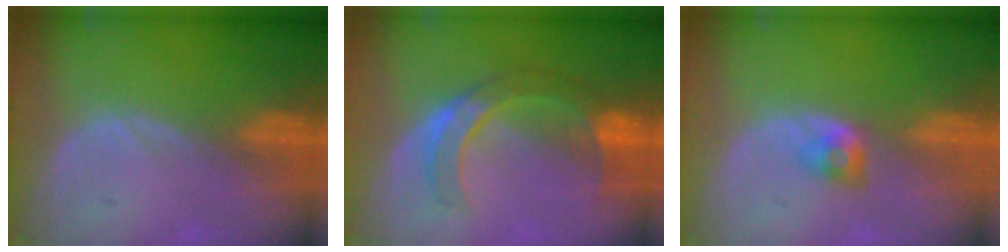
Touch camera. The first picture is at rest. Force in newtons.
{"total": 7.0, "press": 6.9, "slide": 1.0}
{"total": 2.8, "press": 2.4, "slide": 1.4}